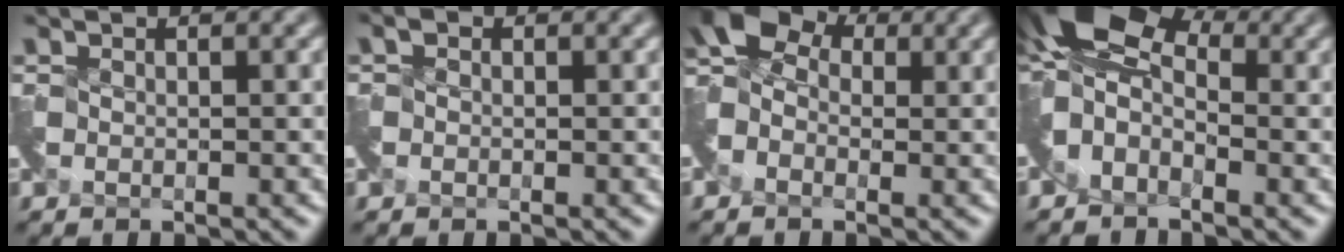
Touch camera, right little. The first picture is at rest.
{"total": 0.6, "force": [-0.4, 0.2, -0.3], "torque": [0.002, -0.003, -0.008]}
{"total": 5.1, "force": [0.4, 3.7, 3.5], "torque": [-0.074, 0.009, -0.006]}
{"total": 7.6, "force": [1.3, 4.7, 5.9], "torque": [-0.110, 0.020, 0.002]}